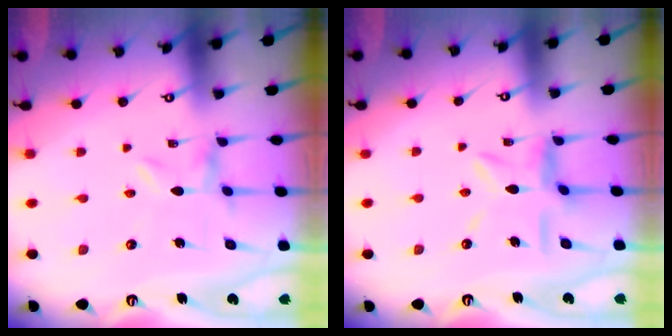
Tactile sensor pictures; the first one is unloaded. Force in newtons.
{"total": 9.9, "press": 9.8, "slide": 0.9}